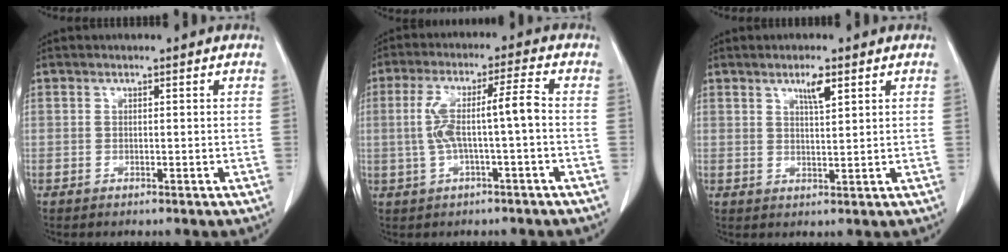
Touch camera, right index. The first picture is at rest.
{"total": 7.9, "force": [-0.6, 0.6, 7.8], "torque": [-0.158, 0.026, -0.008]}
{"total": 3.3, "force": [1.9, 0.5, 2.6], "torque": [-0.046, -0.001, 0.035]}